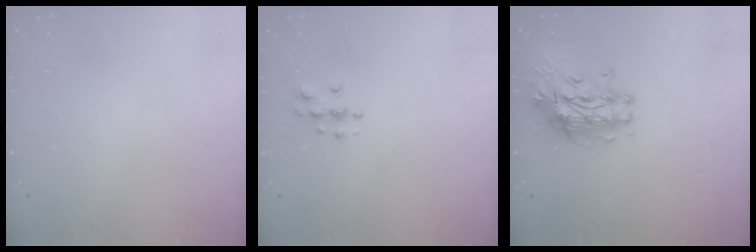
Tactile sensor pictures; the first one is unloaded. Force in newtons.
{"total": 4.5, "press": 4.5, "slide": 0.5}
{"total": 12.3, "press": 12.2, "slide": 1.1}